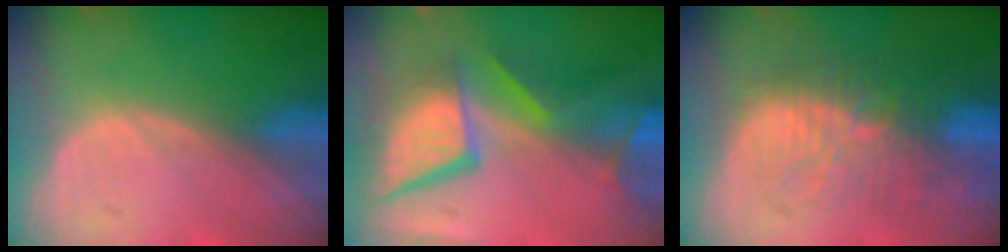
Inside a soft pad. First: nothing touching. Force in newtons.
{"total": 12.4, "press": 10.1, "slide": 7.1}
{"total": 11.1, "press": 9.9, "slide": 5.0}